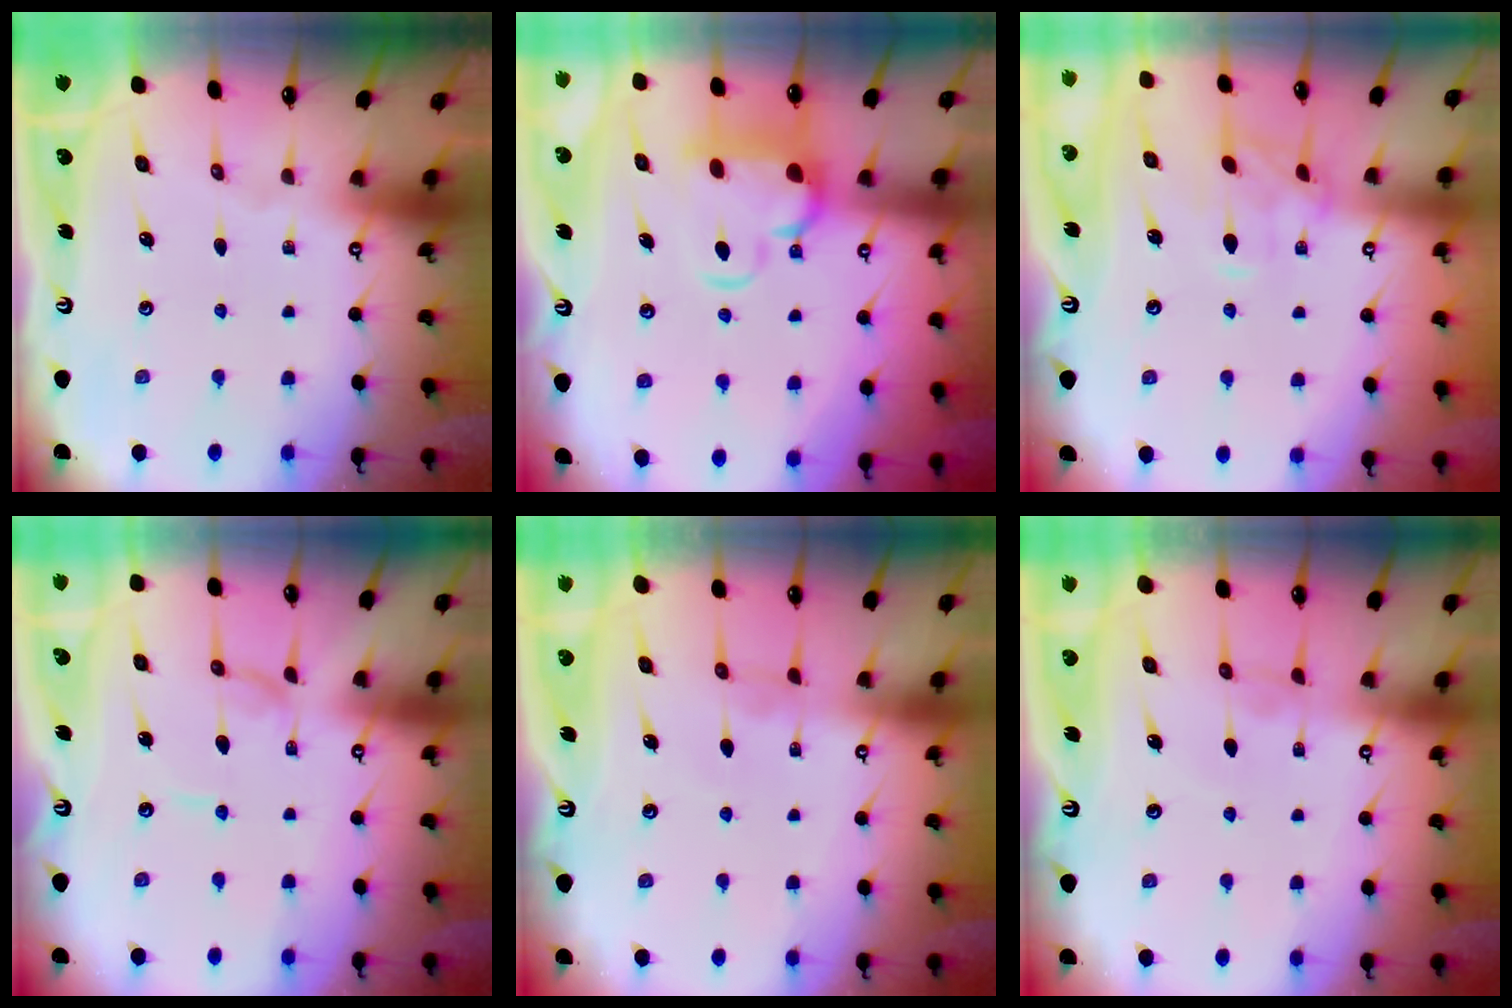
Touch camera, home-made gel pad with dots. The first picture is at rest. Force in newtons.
{"total": 4.6, "press": 4.3, "slide": 1.6}
{"total": 0.0}
{"total": 0.0}
{"total": 0.0}
{"total": 1.4, "press": 1.3, "slide": 0.2}